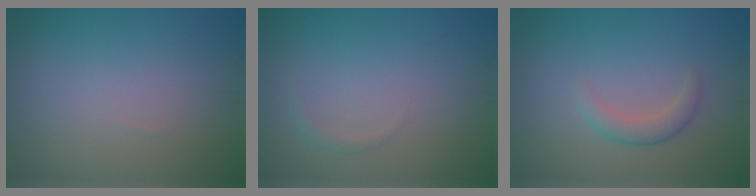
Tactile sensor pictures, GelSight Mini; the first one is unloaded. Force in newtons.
{"total": 0.7, "press": 0.7, "slide": 0.0}
{"total": 2.0, "press": 2.0, "slide": 0.1}